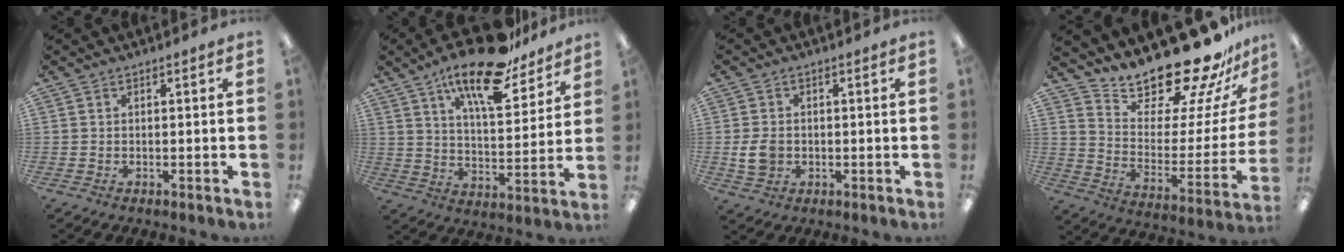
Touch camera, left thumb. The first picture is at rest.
{"total": 18.4, "force": [13.6, 5.9, 11.0], "torque": [-0.185, -0.074, 0.225]}
{"total": 5.4, "force": [-0.5, 4.3, 3.1], "torque": [-0.061, 0.003, -0.009]}
{"total": 21.2, "force": [19.2, 4.8, 7.5], "torque": [-0.107, -0.169, 0.323]}